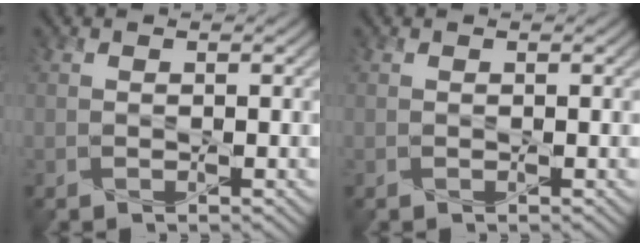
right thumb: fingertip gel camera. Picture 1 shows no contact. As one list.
[{"total": 0.0}]